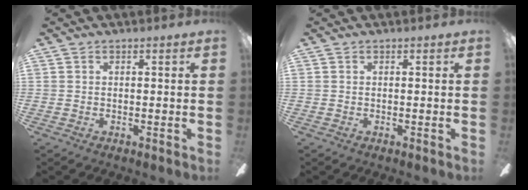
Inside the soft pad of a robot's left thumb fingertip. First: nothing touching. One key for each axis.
{"total": 0.0}